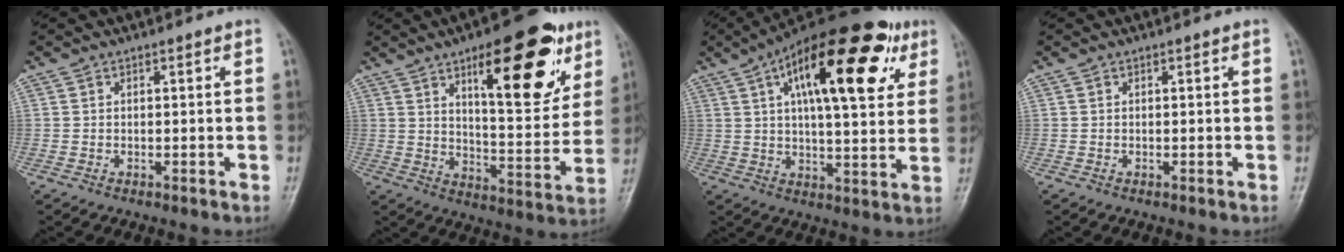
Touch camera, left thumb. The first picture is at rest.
{"total": 20.6, "force": [10.2, 7.5, 16.3], "torque": [-0.184, -0.045, 0.151]}
{"total": 24.5, "force": [9.9, 9.4, 20.3], "torque": [-0.285, 0.003, 0.142]}
{"total": 0.0}